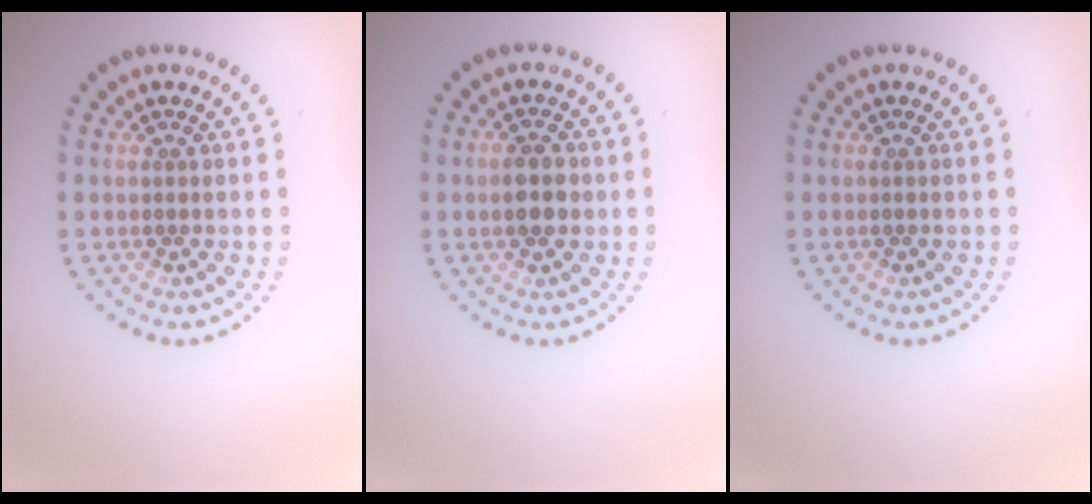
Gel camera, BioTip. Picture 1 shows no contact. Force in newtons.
{"total": 2.8, "press": 2.8, "slide": 0.2}
{"total": 0.0}